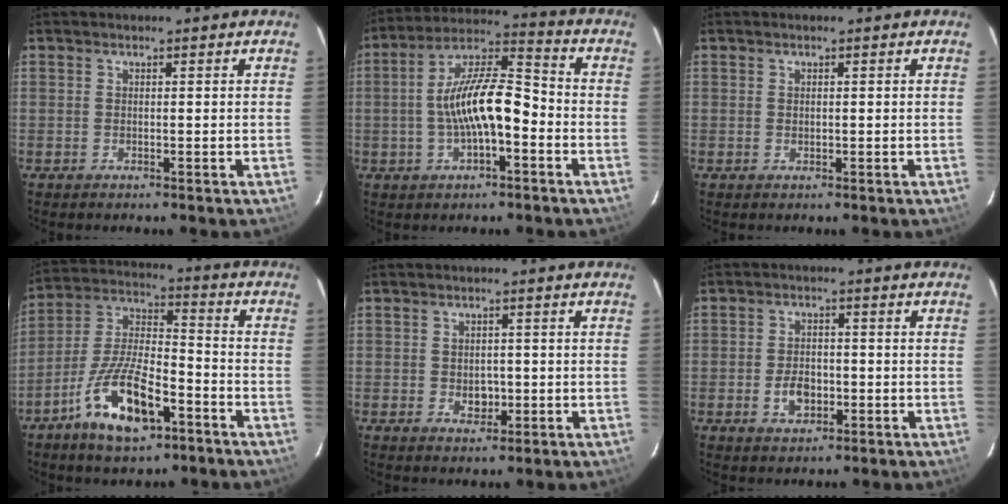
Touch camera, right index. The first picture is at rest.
{"total": 12.8, "force": [-2.8, 4.4, 11.7], "torque": [-0.220, 0.019, -0.051]}
{"total": 0.6, "force": [0.1, 0.4, 0.4], "torque": [-0.006, 0.000, 0.003]}
{"total": 15.0, "force": [-8.1, 5.7, 11.2], "torque": [-0.230, 0.000, -0.145]}
{"total": 3.2, "force": [-0.5, 2.6, 1.8], "torque": [-0.029, -0.001, -0.003]}
{"total": 4.9, "force": [-1.4, 3.3, 3.4], "torque": [-0.062, 0.004, -0.018]}